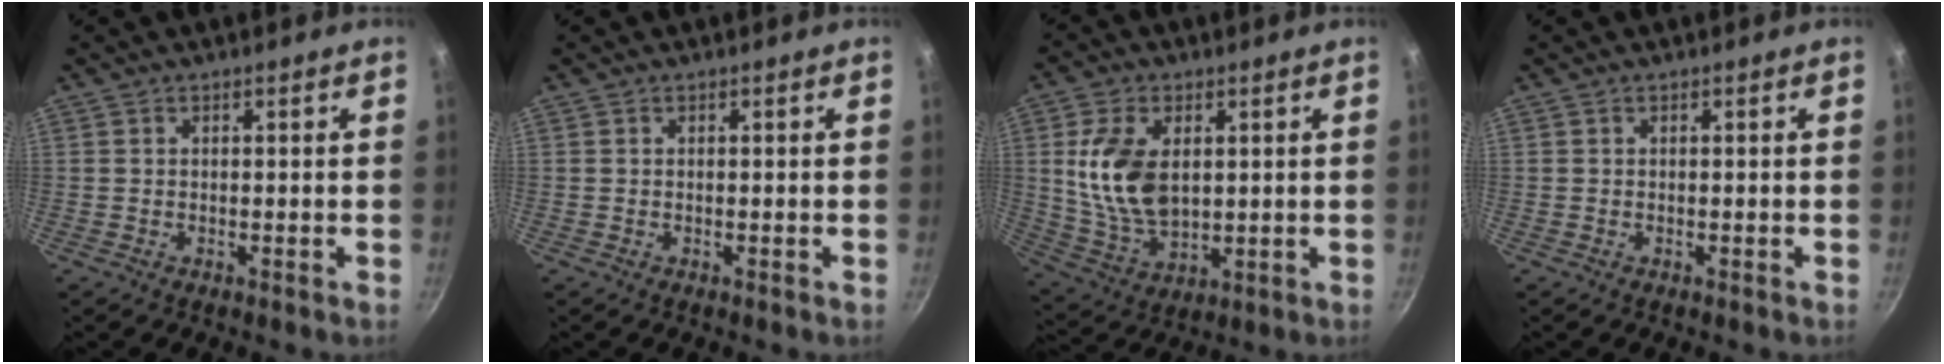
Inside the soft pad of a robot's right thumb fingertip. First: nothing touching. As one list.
[{"total": 0.0}, {"total": 13.1, "force": [2.4, 8.1, 10.0], "torque": [-0.176, -0.022, 0.057]}, {"total": 0.0}]